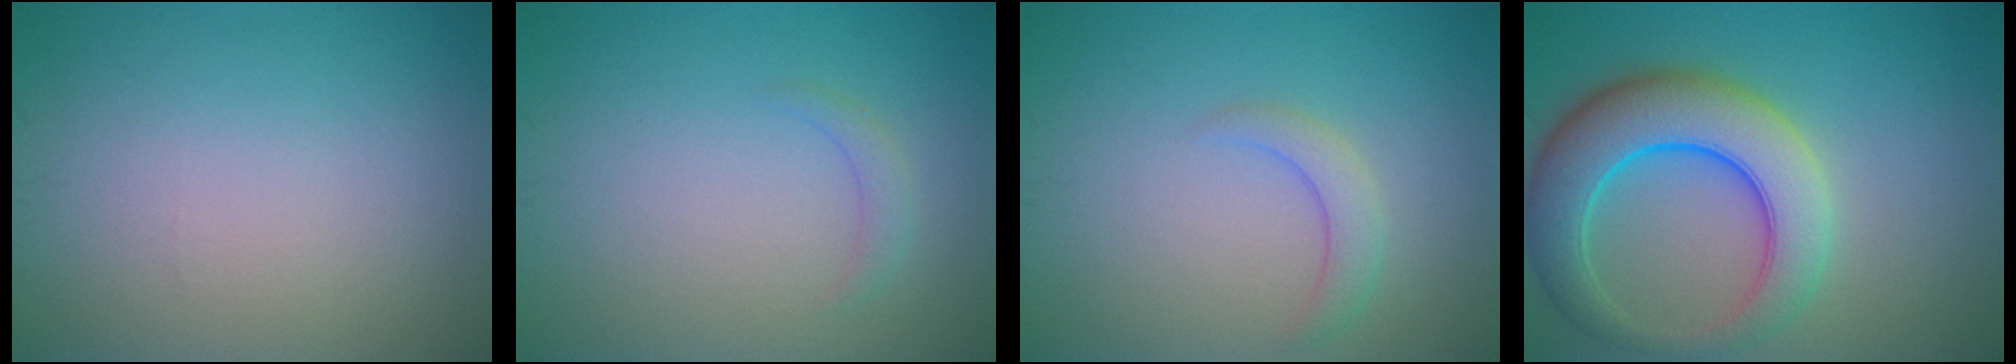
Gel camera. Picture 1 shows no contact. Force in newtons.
{"total": 1.1, "press": 1.1, "slide": 0.1}
{"total": 2.1, "press": 2.0, "slide": 0.3}
{"total": 8.3, "press": 8.3, "slide": 0.4}